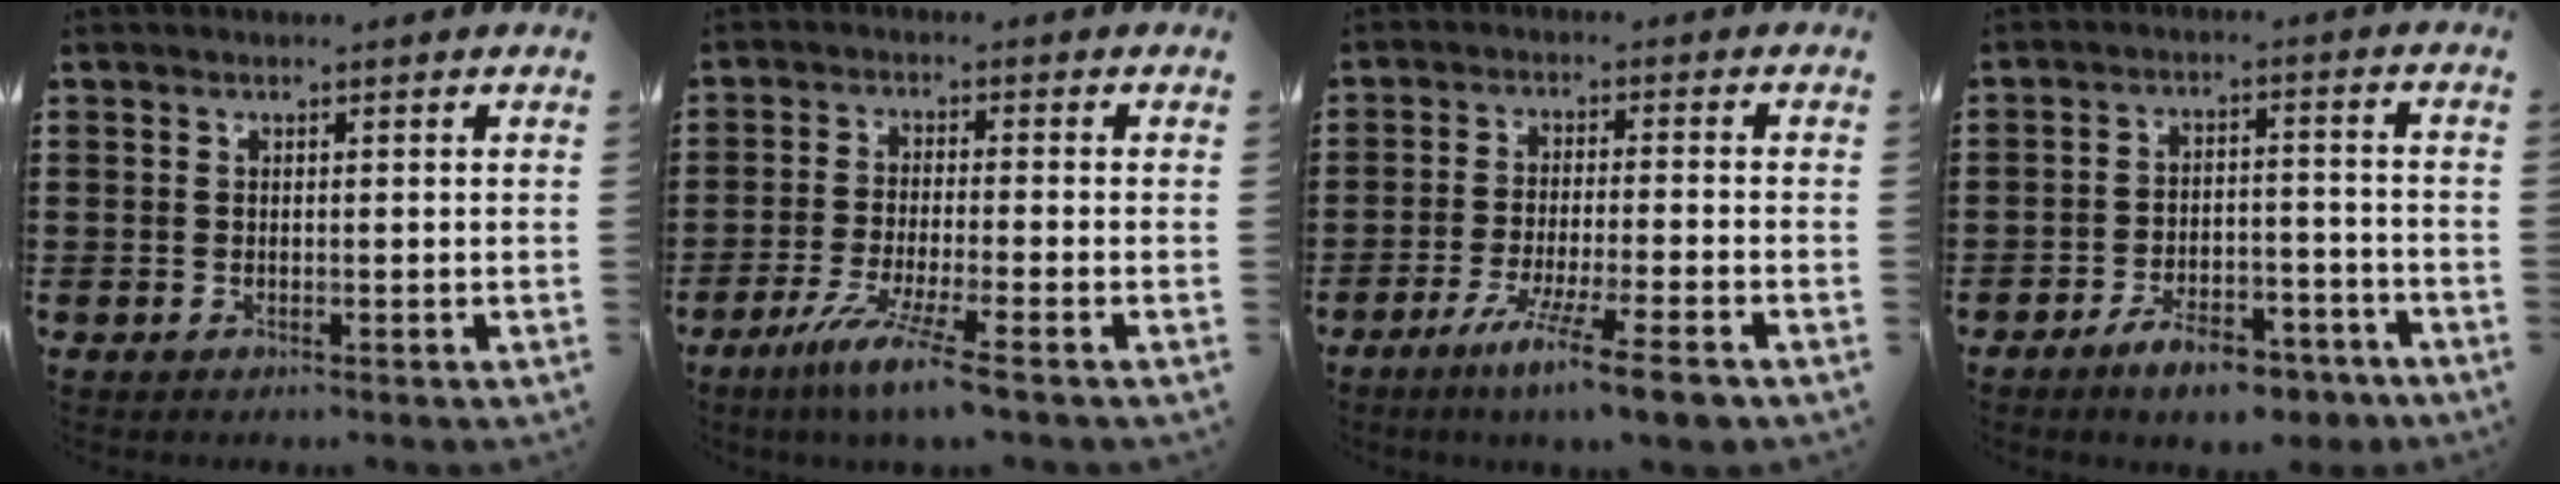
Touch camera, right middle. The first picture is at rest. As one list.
[{"total": 6.4, "force": [-4.7, -0.4, 4.4], "torque": [-0.089, -0.018, -0.087]}, {"total": 8.2, "force": [-6.1, 0.1, 5.4], "torque": [-0.096, -0.009, -0.110]}, {"total": 7.3, "force": [-6.1, 1.9, 3.6], "torque": [-0.055, 0.016, -0.110]}]